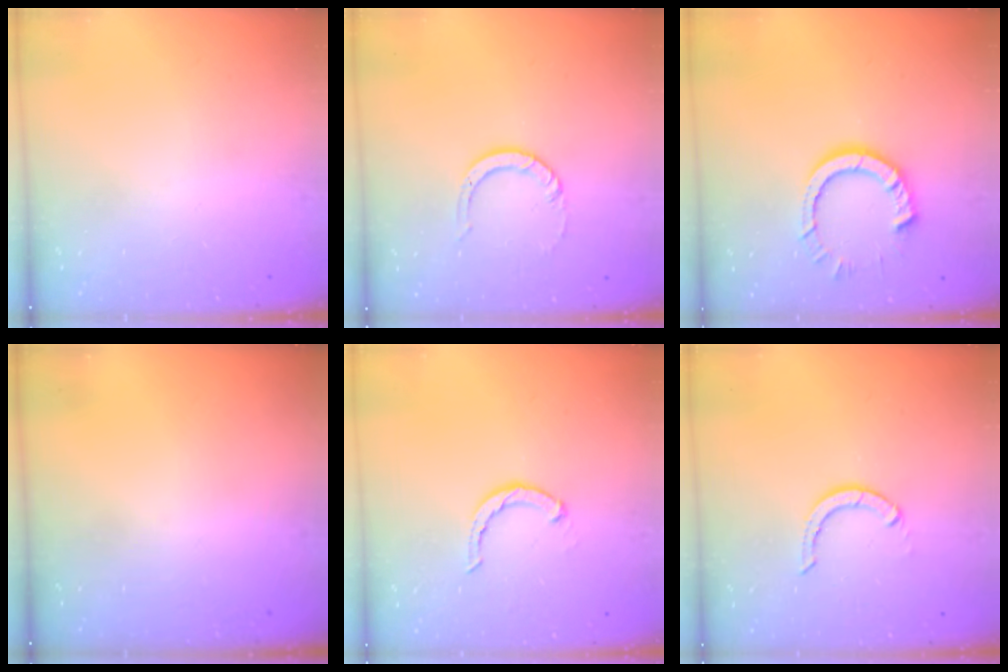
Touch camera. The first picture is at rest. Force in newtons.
{"total": 5.1, "press": 5.1, "slide": 0.3}
{"total": 9.4, "press": 9.3, "slide": 0.9}
{"total": 0.0}
{"total": 3.1, "press": 3.0, "slide": 0.5}
{"total": 2.9, "press": 2.9, "slide": 0.1}